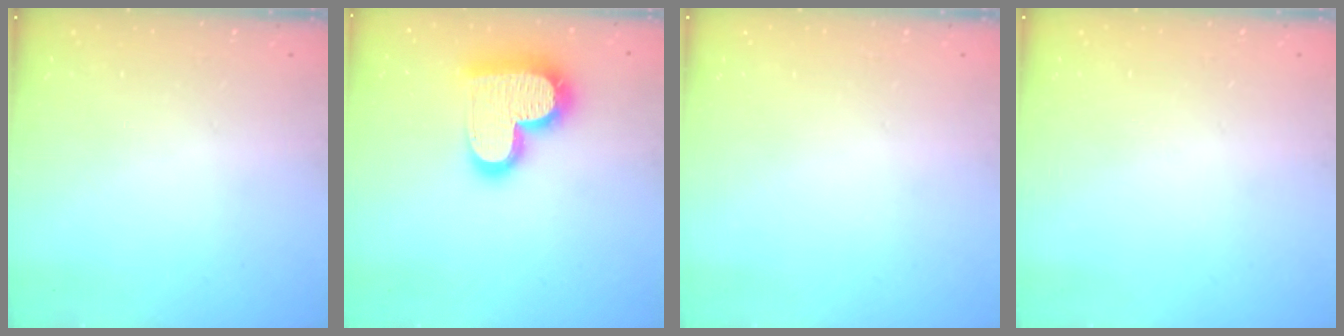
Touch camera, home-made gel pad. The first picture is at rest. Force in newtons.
{"total": 20.7, "press": 20.7, "slide": 1.5}
{"total": 0.0}
{"total": 0.0}